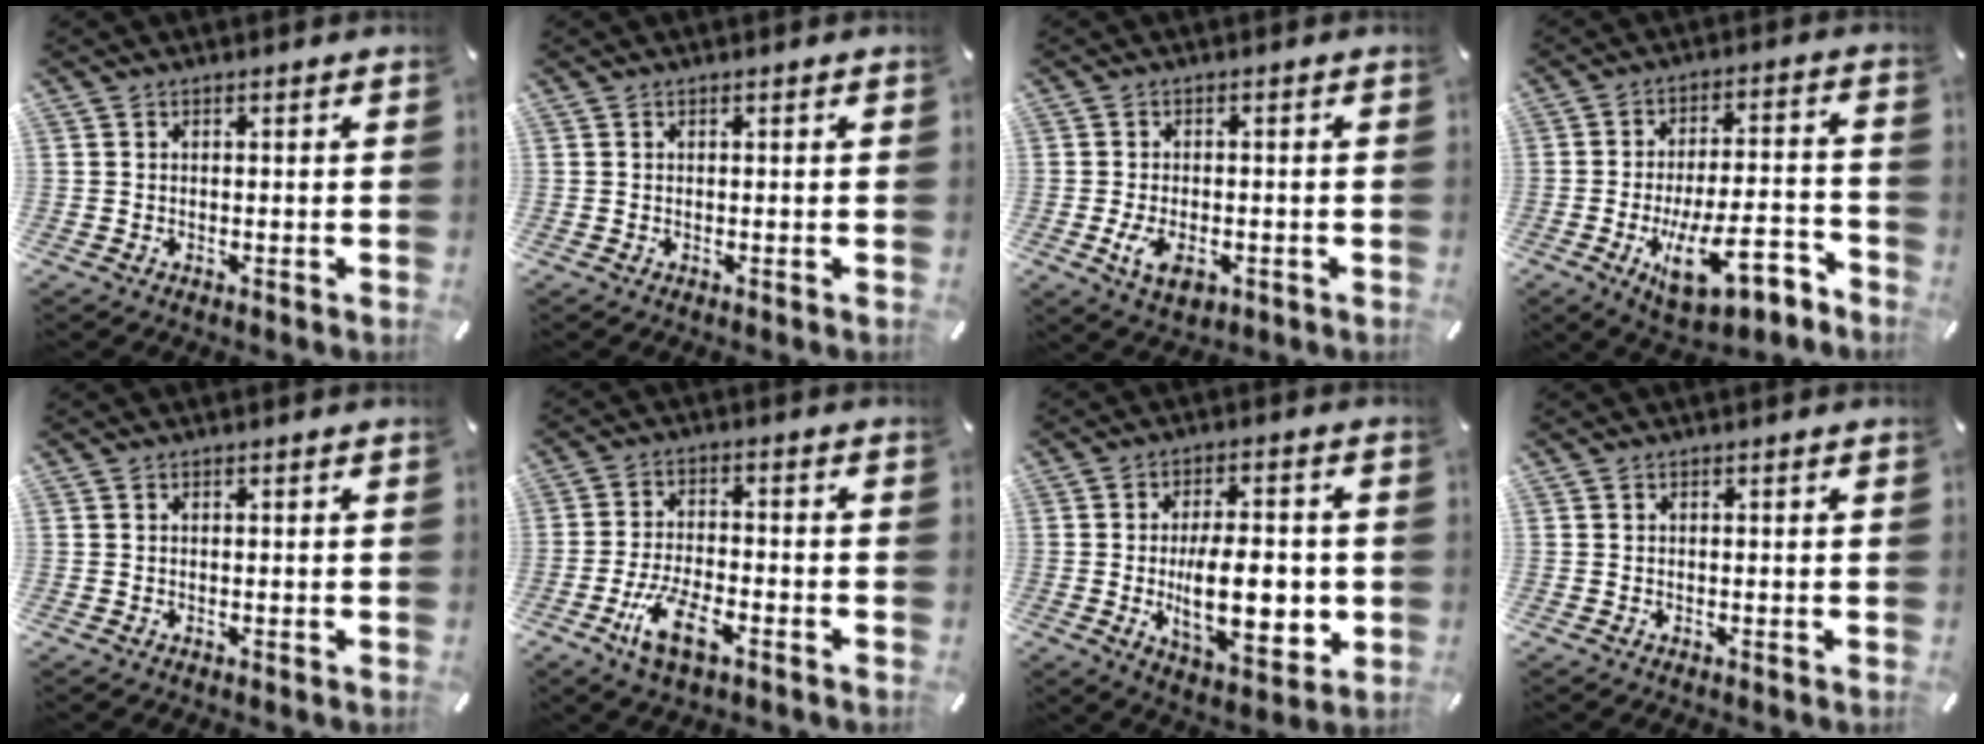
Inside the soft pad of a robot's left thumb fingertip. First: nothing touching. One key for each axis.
{"total": 0.0}
{"total": 5.7, "fx": -2.1, "fy": 3.3, "fz": 4.2, "tx": -0.100, "ty": -0.001, "tz": -0.040}
{"total": 17.1, "fx": -7.3, "fy": 7.9, "fz": 13.4, "tx": -0.187, "ty": 0.031, "tz": -0.110}
{"total": 0.0}
{"total": 9.5, "fx": -4.8, "fy": 4.1, "fz": 7.1, "tx": -0.151, "ty": 0.011, "tz": -0.089}
{"total": 17.2, "fx": -1.4, "fy": 8.2, "fz": 15.0, "tx": -0.240, "ty": -0.016, "tz": -0.018}
{"total": 0.0}